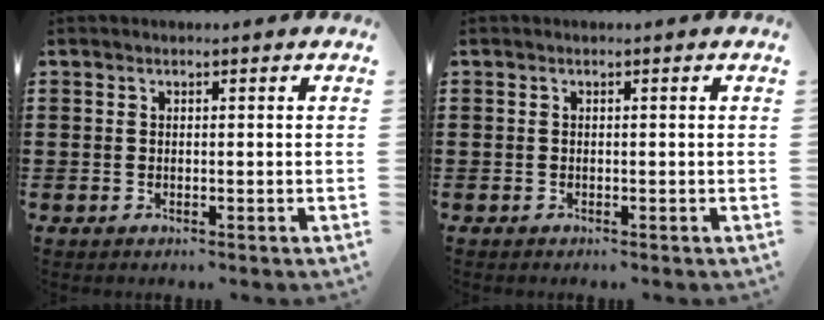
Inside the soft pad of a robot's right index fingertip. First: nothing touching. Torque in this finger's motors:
{"motor_torque": [0.14, -0.07, 0.01, 0.02]}